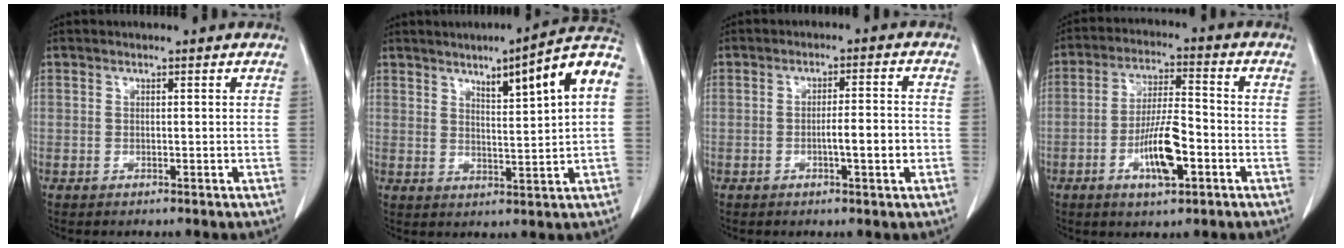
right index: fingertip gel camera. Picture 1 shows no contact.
{"total": 11.5, "force": [3.7, 0.4, 10.9], "torque": [-0.152, 0.016, 0.051]}
{"total": 5.1, "force": [-1.4, 0.4, 4.9], "torque": [-0.078, 0.002, -0.018]}
{"total": 9.3, "force": [-3.4, 2.3, 8.4], "torque": [-0.159, 0.000, -0.059]}